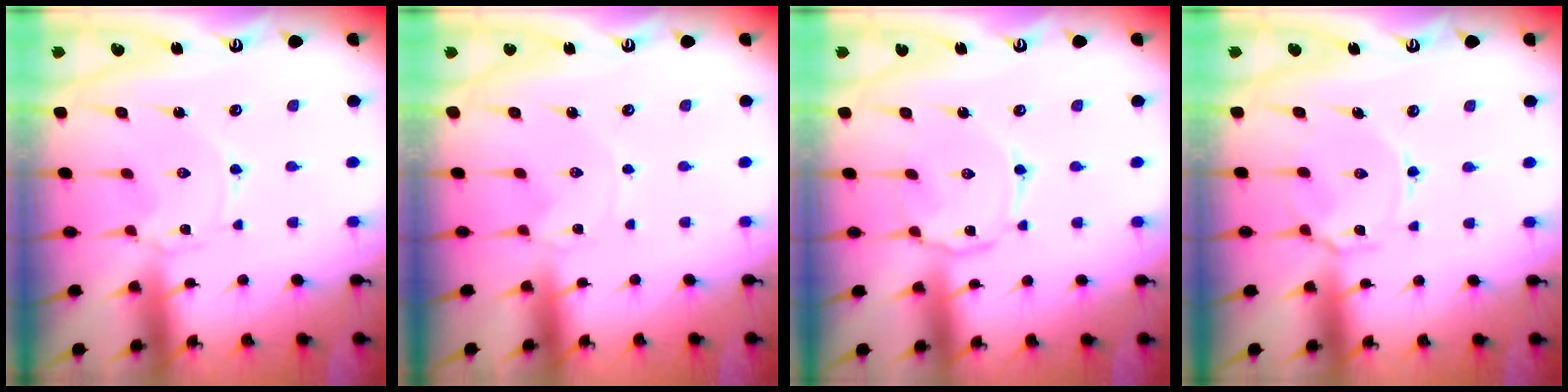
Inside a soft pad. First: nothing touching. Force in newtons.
{"total": 0.8, "press": 0.8, "slide": 0.1}
{"total": 3.7, "press": 3.7, "slide": 0.4}
{"total": 6.0, "press": 6.0, "slide": 0.6}